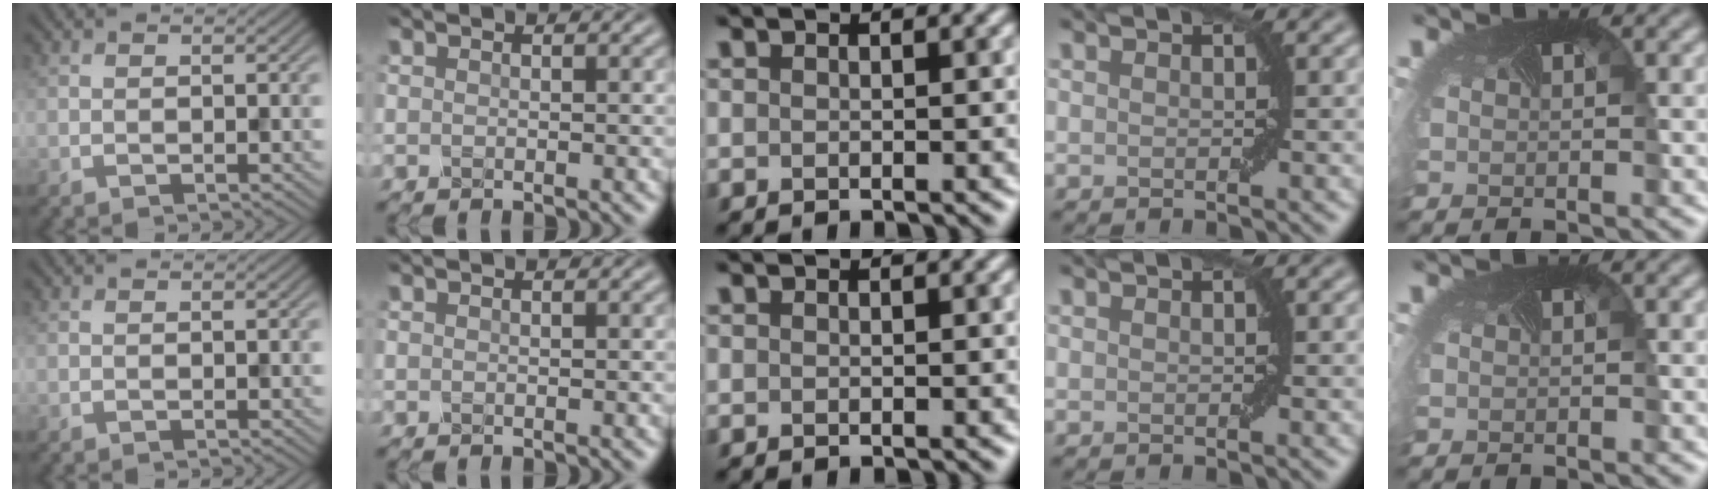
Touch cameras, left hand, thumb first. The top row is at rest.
{}